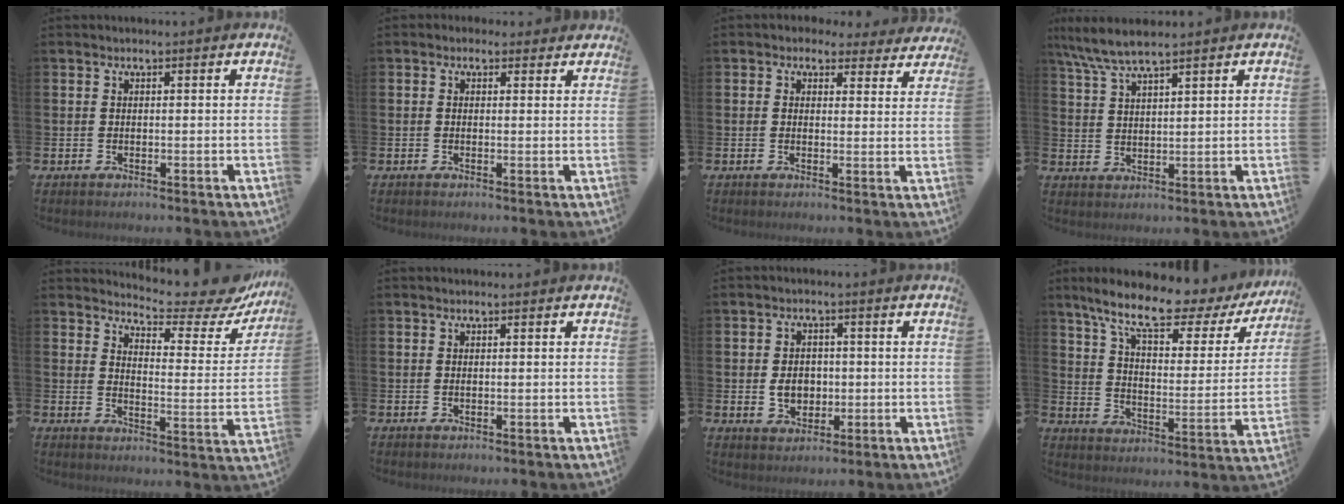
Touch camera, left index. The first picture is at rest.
{"total": 1.0, "force": [0.6, 0.8, 0.1], "torque": [-0.001, 0.008, 0.010]}
{"total": 3.0, "force": [2.4, 1.7, 0.2], "torque": [-0.006, -0.013, 0.038]}
{"total": 6.2, "force": [5.4, 0.6, 2.9], "torque": [-0.075, -0.013, 0.099]}
{"total": 7.0, "force": [6.6, 1.3, 2.0], "torque": [-0.040, -0.061, 0.108]}
{"total": 0.0}
{"total": 3.8, "force": [-0.2, 3.1, 2.2], "torque": [-0.032, 0.002, -0.013]}
{"total": 10.7, "force": [8.7, 2.7, 5.6], "torque": [-0.141, -0.045, 0.145]}